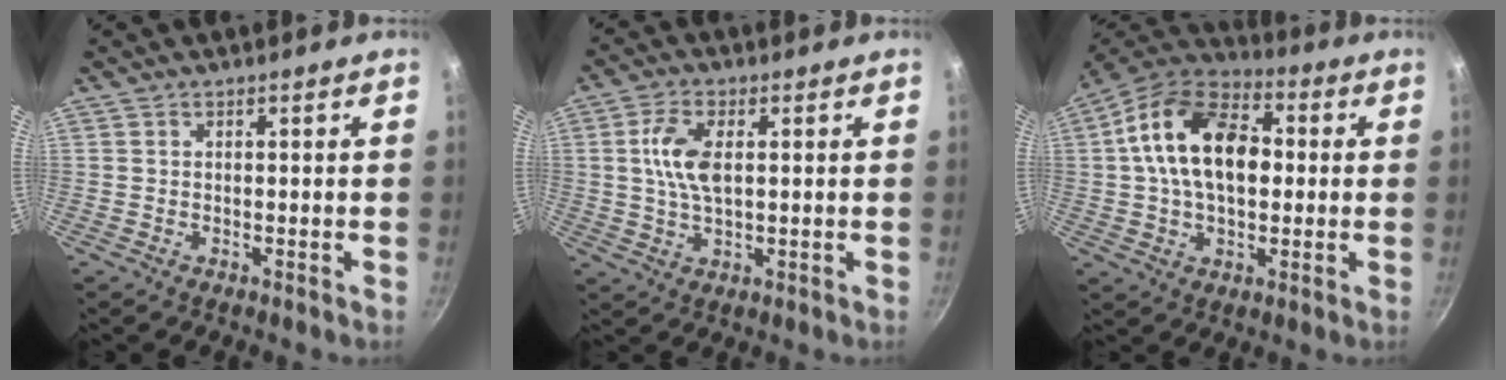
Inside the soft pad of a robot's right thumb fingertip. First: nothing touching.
{"total": 7.7, "force": [1.3, 3.9, 6.5], "torque": [-0.127, 0.005, 0.022]}
{"total": 18.7, "force": [2.0, 11.9, 14.3], "torque": [-0.219, 0.024, 0.015]}